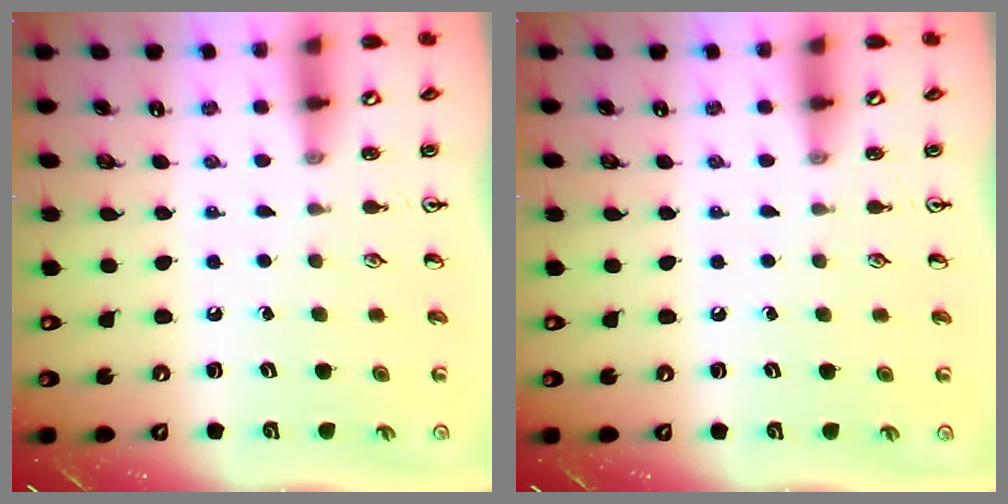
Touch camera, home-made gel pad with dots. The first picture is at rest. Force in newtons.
{"total": 0.0}